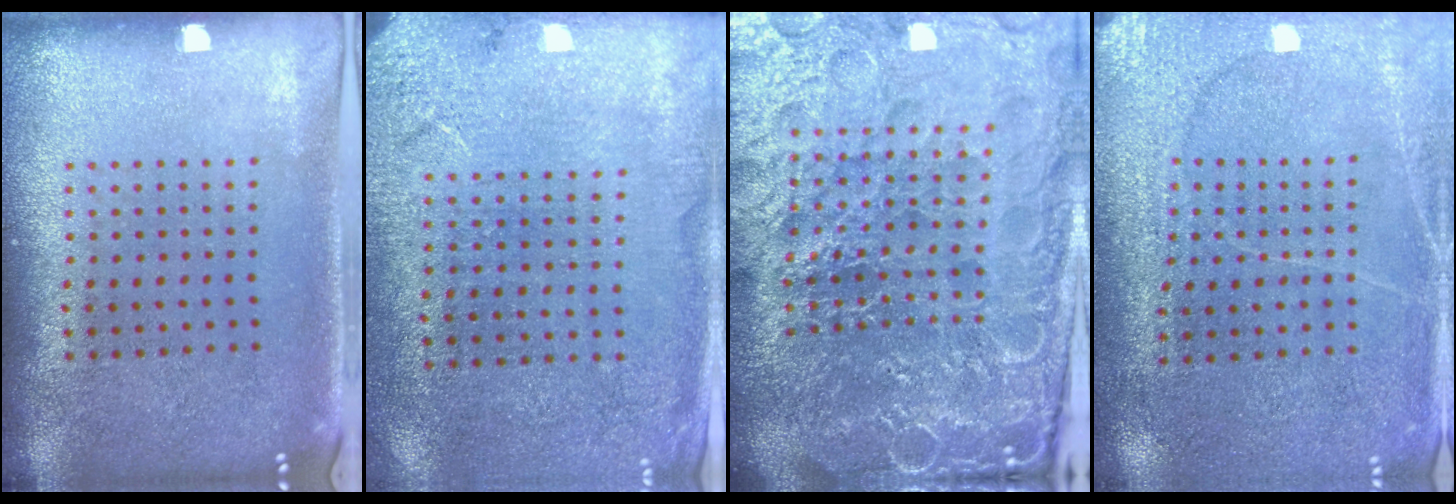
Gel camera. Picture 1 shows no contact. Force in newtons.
{"total": 2.6, "press": 2.5, "slide": 0.5}
{"total": 6.5, "press": 5.7, "slide": 3.0}
{"total": 2.9, "press": 2.8, "slide": 0.4}